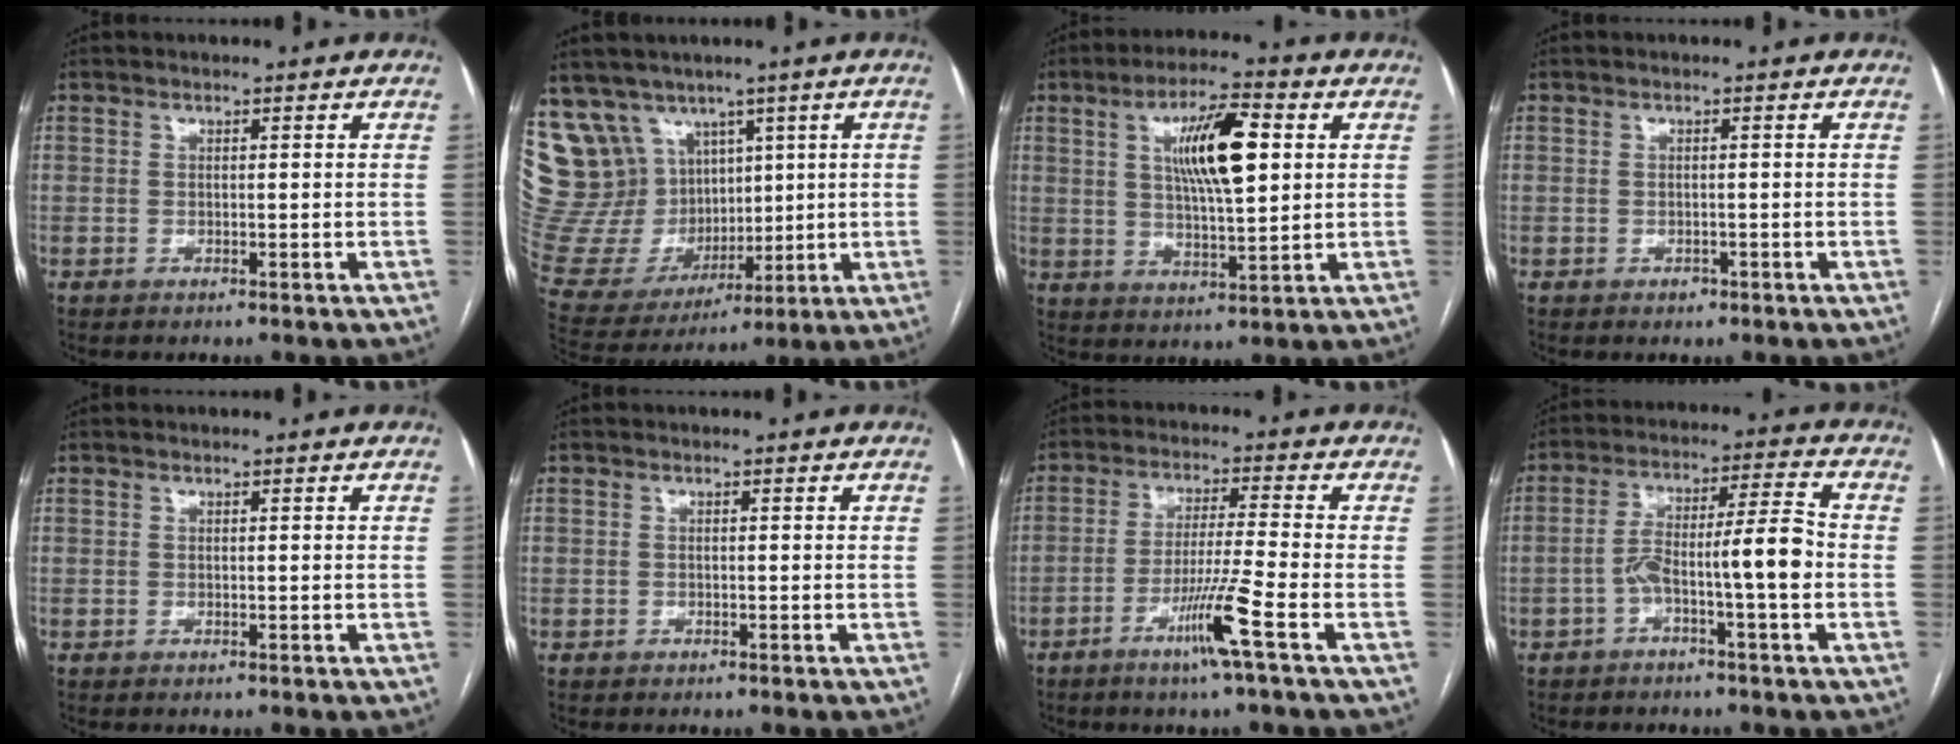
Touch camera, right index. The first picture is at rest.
{"total": 20.2, "force": [9.9, 15.6, 8.1], "torque": [-0.202, 0.064, 0.218]}
{"total": 11.4, "force": [3.0, 2.4, 10.7], "torque": [-0.189, 0.010, 0.052]}
{"total": 1.0, "force": [-0.6, 0.8, 0.3], "torque": [-0.005, 0.002, -0.006]}
{"total": 0.0}
{"total": 0.7, "force": [-0.4, 0.6, 0.0], "torque": [-0.003, 0.005, -0.008]}
{"total": 8.0, "force": [-4.0, -1.5, 6.8], "torque": [-0.127, -0.014, -0.080]}
{"total": 8.8, "force": [-2.6, 0.3, 8.4], "torque": [-0.144, 0.031, -0.044]}